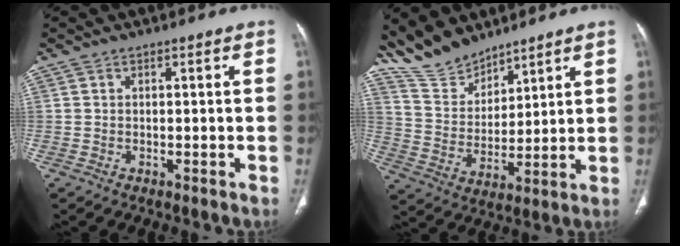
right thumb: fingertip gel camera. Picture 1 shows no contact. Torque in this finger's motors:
{"motor_torque": [-1.21, 3.80, 0.07, 1.94, 0.05]}